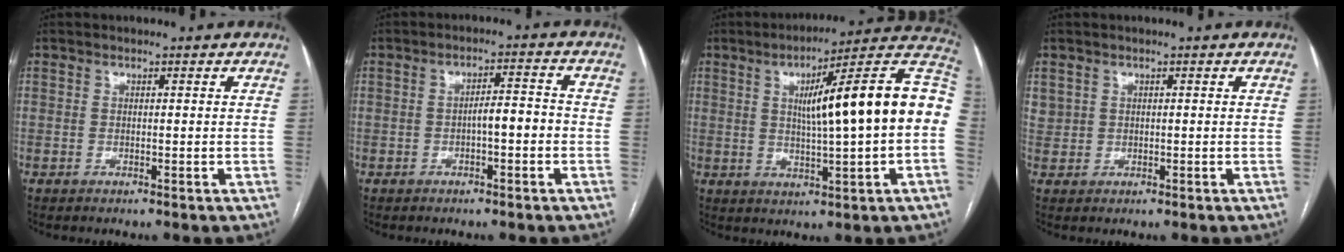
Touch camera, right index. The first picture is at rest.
{"total": 3.8, "force": [-1.0, 1.0, 3.5], "torque": [-0.054, 0.015, -0.013]}
{"total": 18.8, "force": [1.7, 1.2, 18.7], "torque": [-0.253, 0.037, 0.019]}
{"total": 2.0, "force": [1.0, 1.7, 0.3], "torque": [0.006, 0.010, 0.018]}